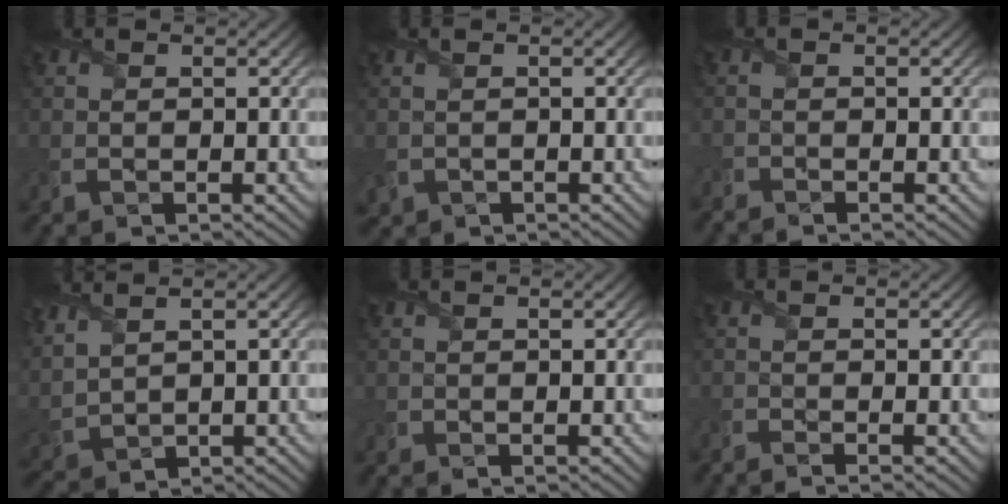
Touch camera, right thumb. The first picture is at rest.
{"total": 0.9, "force": [-0.2, 0.8, 0.3], "torque": [-0.017, -0.006, -0.002]}
{"total": 1.7, "force": [-1.7, 0.1, 0.1], "torque": [-0.007, -0.008, -0.039]}
{"total": 4.2, "force": [2.7, 1.8, 2.6], "torque": [-0.096, 0.005, 0.063]}
{"total": 0.0}
{"total": 1.9, "force": [-1.6, -0.2, 1.0], "torque": [-0.026, -0.004, -0.036]}